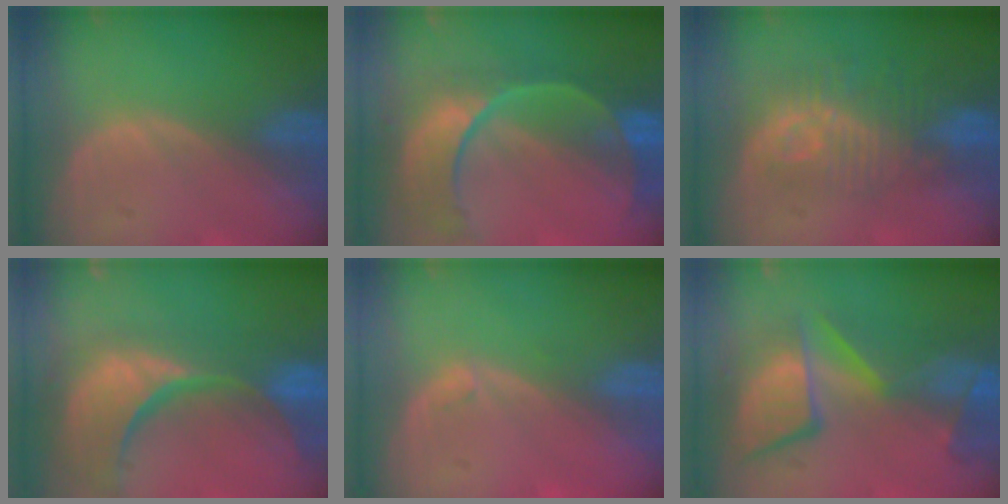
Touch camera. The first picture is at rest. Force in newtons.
{"total": 11.2, "press": 9.4, "slide": 6.2}
{"total": 9.6, "press": 8.6, "slide": 4.4}
{"total": 15.4, "press": 12.1, "slide": 9.5}
{"total": 0.6, "press": 0.6, "slide": 0.2}
{"total": 11.0, "press": 10.3, "slide": 3.8}